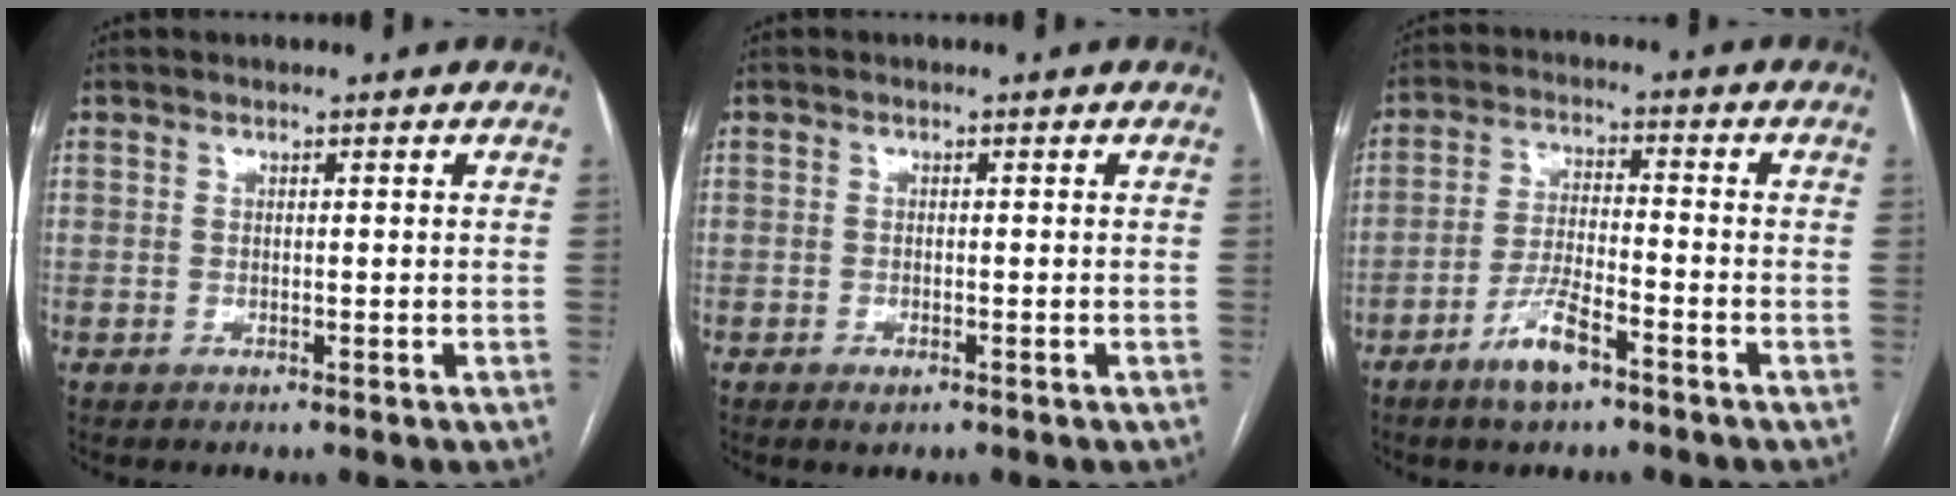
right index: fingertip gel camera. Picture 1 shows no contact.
{"total": 1.3, "force": [-0.8, 0.5, 0.8], "torque": [-0.013, 0.000, -0.008]}
{"total": 6.8, "force": [-4.4, 1.4, 5.0], "torque": [-0.103, -0.001, -0.081]}